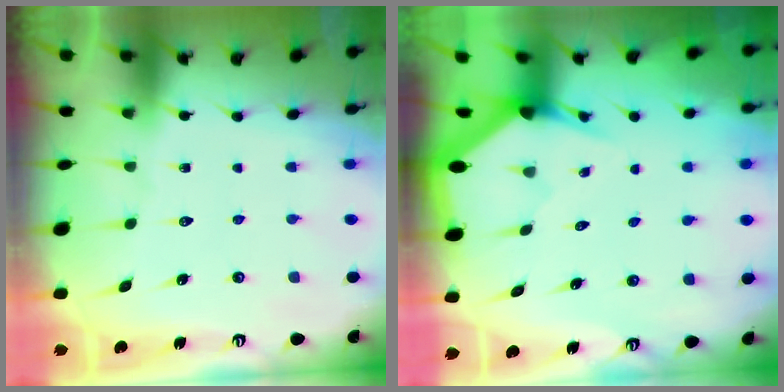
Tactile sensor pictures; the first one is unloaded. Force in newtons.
{"total": 3.0, "press": 3.0, "slide": 0.1}